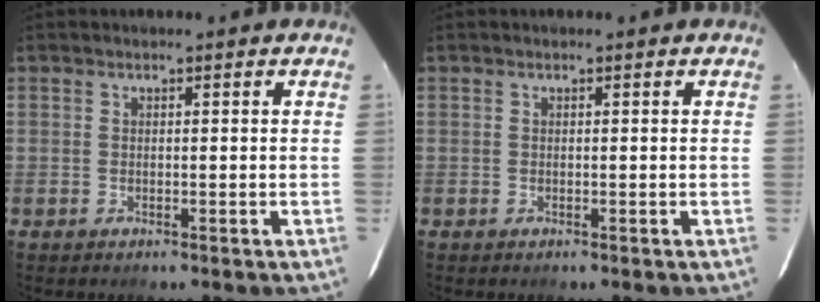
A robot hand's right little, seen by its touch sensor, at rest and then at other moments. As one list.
[{"total": 0.0}]